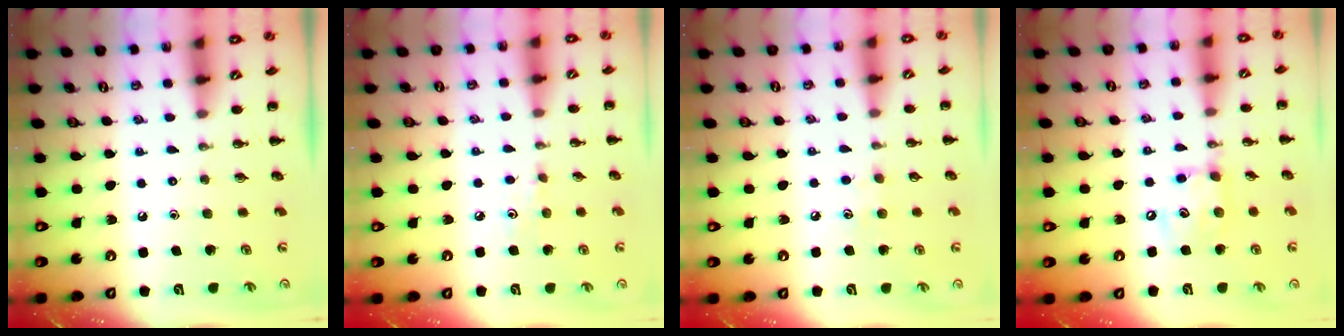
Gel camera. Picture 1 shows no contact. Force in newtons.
{"total": 5.1, "press": 4.9, "slide": 1.3}
{"total": 5.2, "press": 4.9, "slide": 1.6}
{"total": 9.3, "press": 9.2, "slide": 1.0}